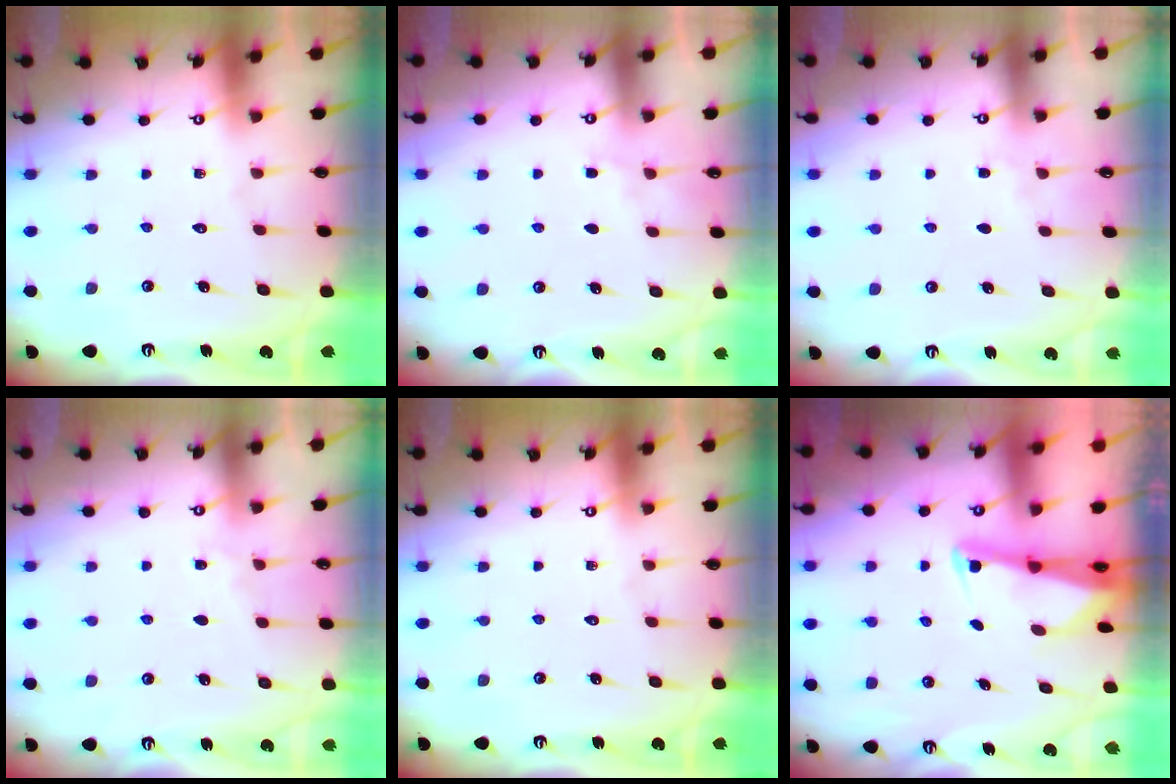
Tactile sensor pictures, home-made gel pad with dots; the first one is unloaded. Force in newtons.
{"total": 2.9, "press": 2.8, "slide": 0.5}
{"total": 3.3, "press": 3.2, "slide": 0.6}
{"total": 4.0, "press": 4.0, "slide": 0.6}
{"total": 0.0}
{"total": 2.4, "press": 2.4, "slide": 0.3}